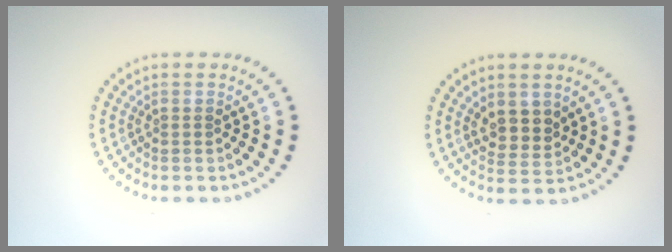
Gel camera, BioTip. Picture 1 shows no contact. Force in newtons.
{"total": 2.4, "press": 2.3, "slide": 1.0}